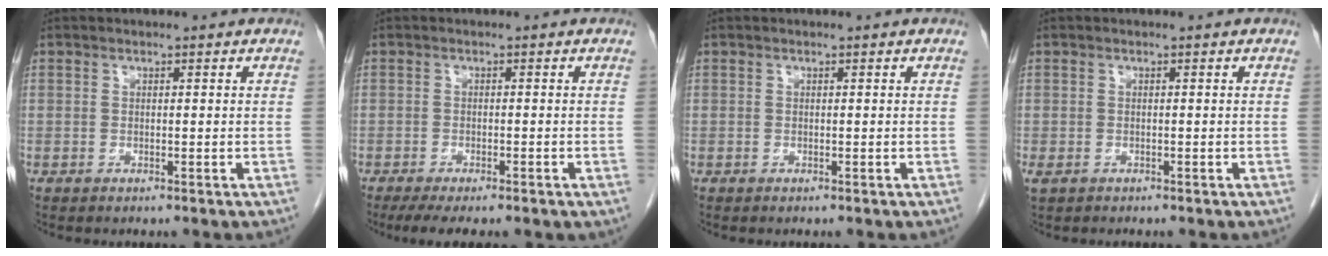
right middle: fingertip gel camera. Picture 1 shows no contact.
{"total": 7.0, "force": [-5.1, 1.8, 4.5], "torque": [-0.063, -0.015, -0.073]}
{"total": 0.0}
{"total": 1.5, "force": [-0.9, 0.9, 0.8], "torque": [-0.020, -0.003, -0.009]}